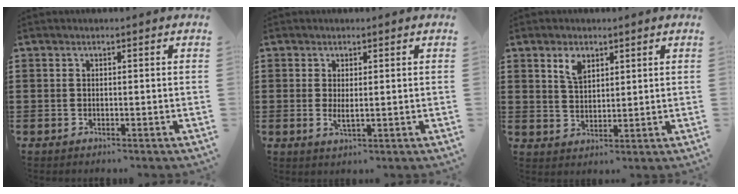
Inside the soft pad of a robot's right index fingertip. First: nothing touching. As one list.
[{"total": 2.0, "force": [0.5, 0.6, 1.8], "torque": [-0.035, 0.001, 0.008]}, {"total": 3.8, "force": [2.4, 2.0, 2.3], "torque": [-0.045, 0.003, 0.041]}]